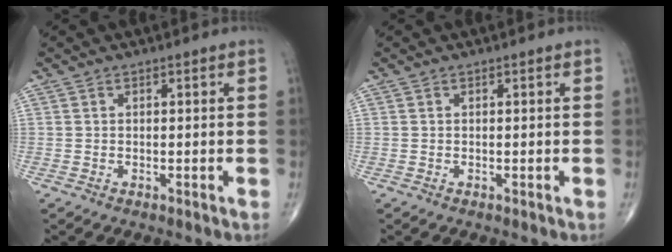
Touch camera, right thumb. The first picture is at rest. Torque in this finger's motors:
{"motor_torque": [-0.09, -0.01, 0.02, 0.12, 0.00]}